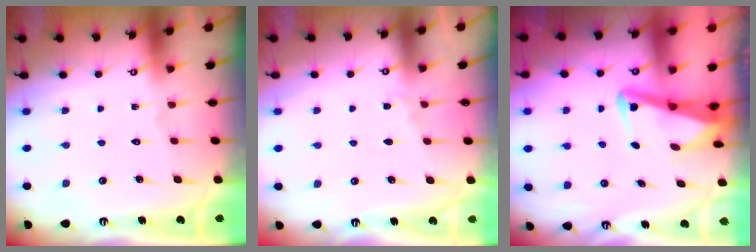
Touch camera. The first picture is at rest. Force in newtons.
{"total": 2.8, "press": 2.8, "slide": 0.5}
{"total": 3.7, "press": 3.5, "slide": 1.0}